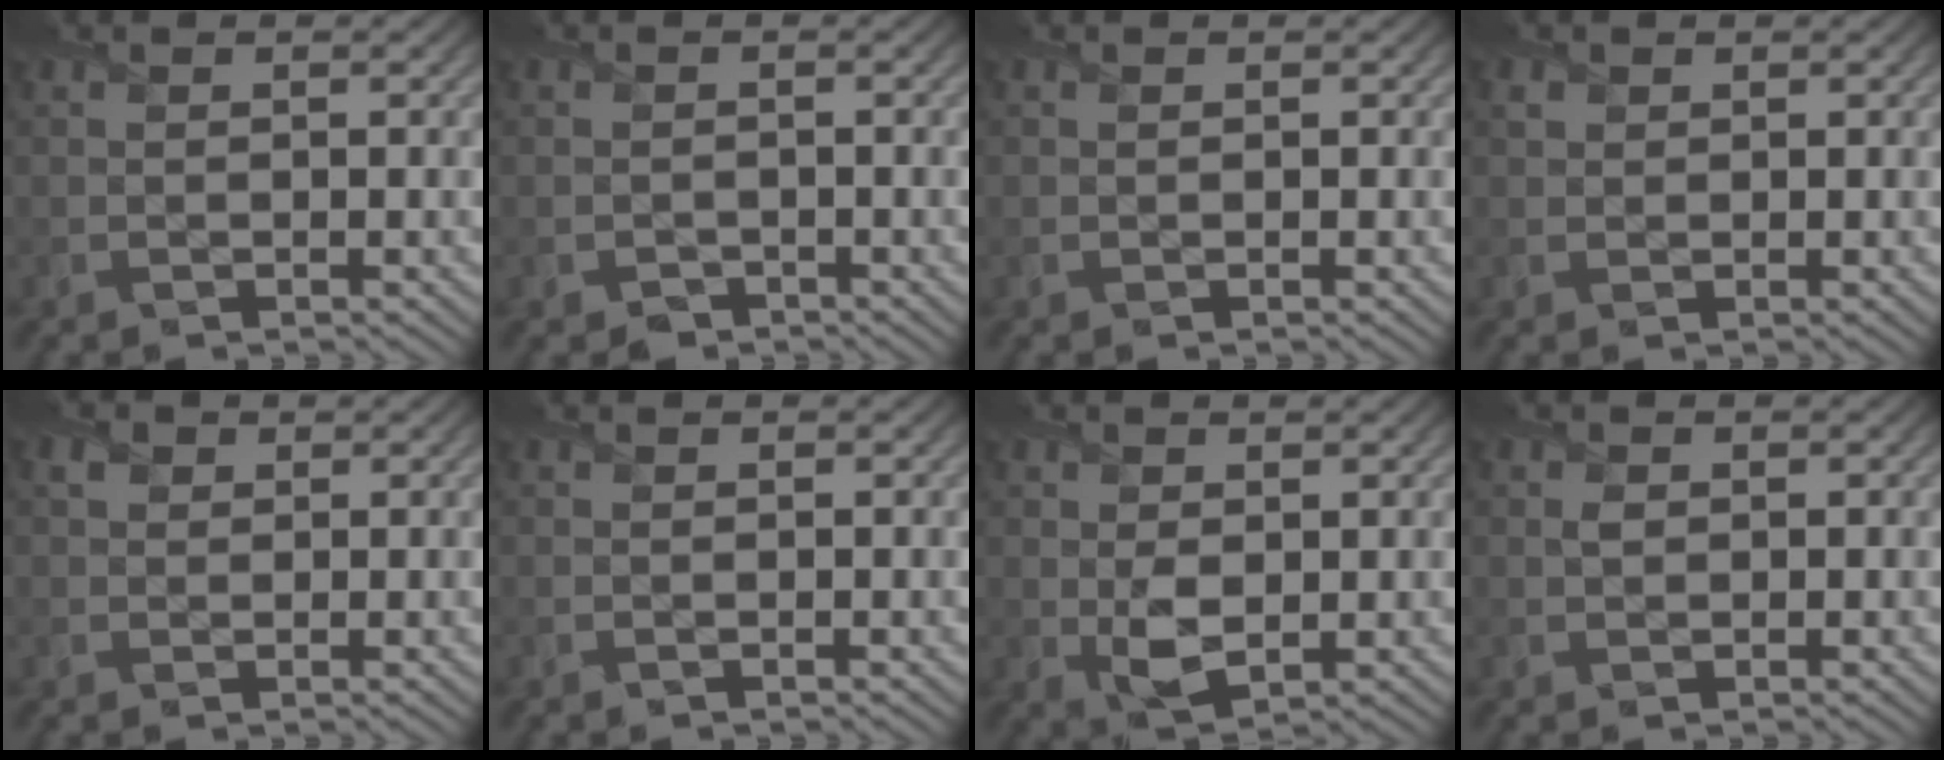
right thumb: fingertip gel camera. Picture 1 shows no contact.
{"total": 1.4, "force": [-1.0, 0.9, 0.2], "torque": [-0.002, -0.002, -0.022]}
{"total": 0.0}
{"total": 1.1, "force": [0.5, 0.9, 0.3], "torque": [-0.006, -0.002, 0.008]}
{"total": 1.6, "force": [0.6, 1.4, 0.6], "torque": [-0.012, 0.001, 0.008]}
{"total": 0.0}
{"total": 3.9, "force": [0.2, 2.8, 2.7], "torque": [-0.060, -0.011, 0.008]}
{"total": 0.9, "force": [0.3, 0.7, 0.3], "torque": [-0.009, -0.003, 0.003]}